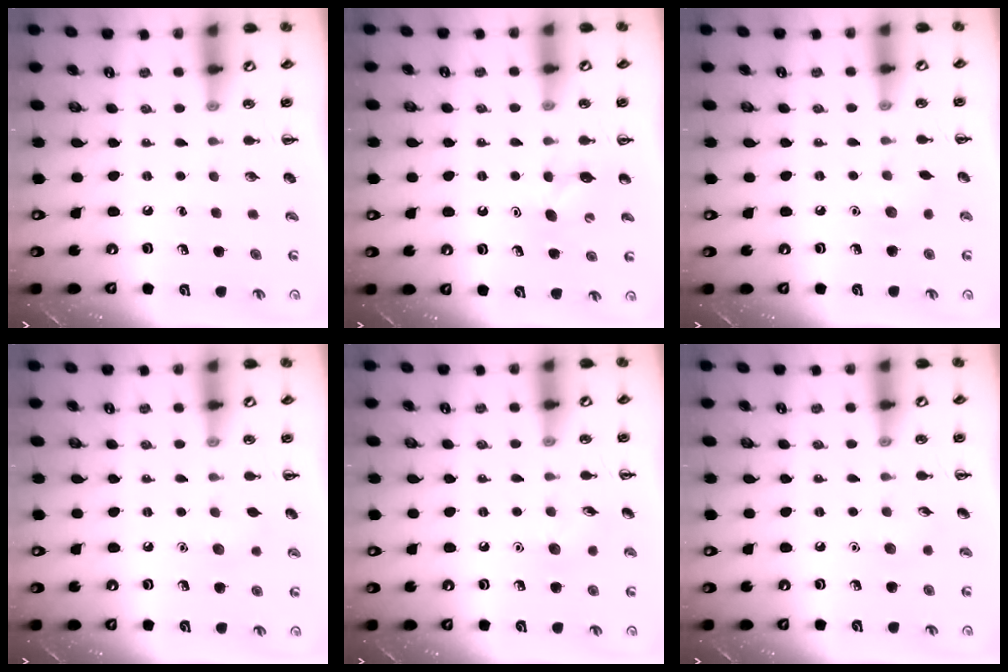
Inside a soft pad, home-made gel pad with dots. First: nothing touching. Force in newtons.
{"total": 6.7, "press": 6.6, "slide": 1.3}
{"total": 5.3, "press": 5.1, "slide": 1.5}
{"total": 6.0, "press": 5.8, "slide": 1.6}
{"total": 7.3, "press": 7.1, "slide": 1.6}
{"total": 4.9, "press": 4.6, "slide": 1.4}